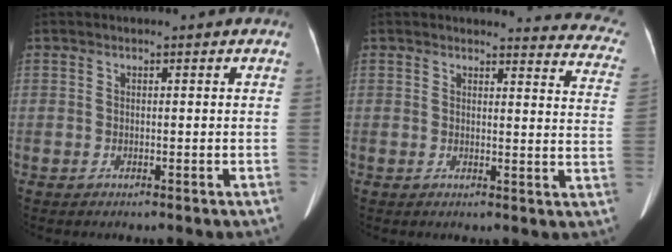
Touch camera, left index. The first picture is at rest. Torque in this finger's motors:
{"motor_torque": [0.45, -0.74, 0.06, 0.00]}